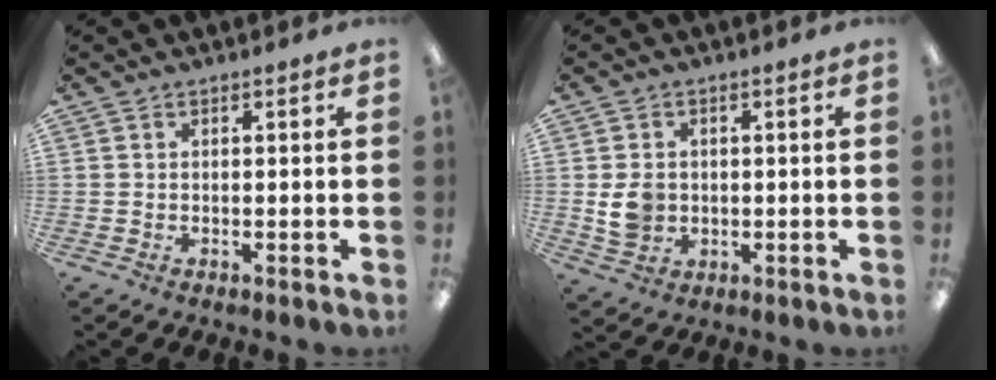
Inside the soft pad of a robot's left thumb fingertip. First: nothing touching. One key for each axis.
{"total": 5.4, "fx": -0.1, "fy": 4.6, "fz": 2.9, "tx": -0.044, "ty": 0.003, "tz": -0.002}